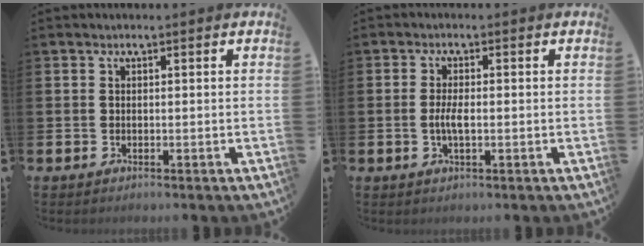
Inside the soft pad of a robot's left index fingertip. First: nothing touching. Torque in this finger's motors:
{"motor_torque": [0.72, 0.64, 0.11, 0.10]}